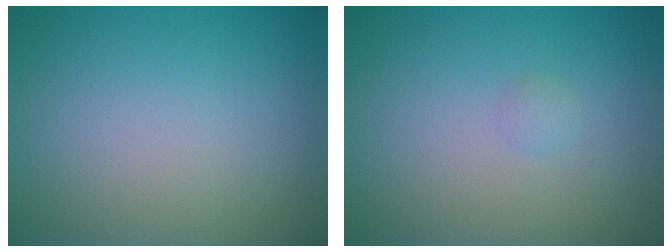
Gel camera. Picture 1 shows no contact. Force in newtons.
{"total": 0.6, "press": 0.6, "slide": 0.1}